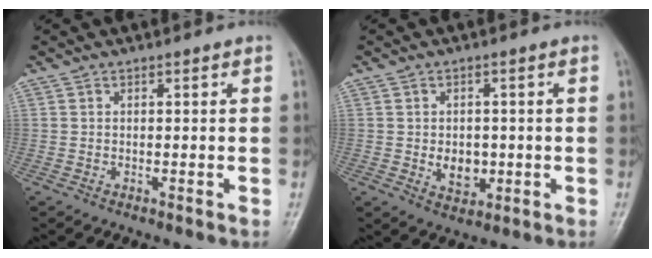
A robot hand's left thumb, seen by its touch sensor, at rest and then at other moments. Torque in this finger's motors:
{"motor_torque": [-0.03, 0.12, 0.12, -0.01, 0.01]}